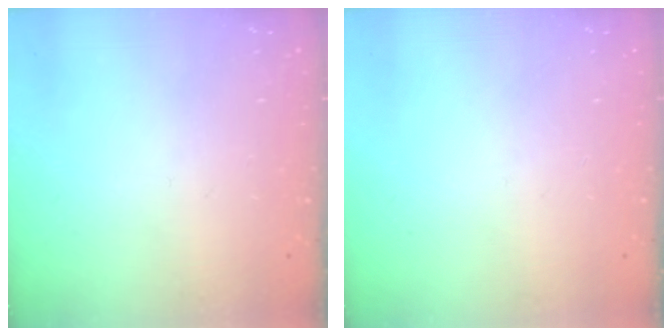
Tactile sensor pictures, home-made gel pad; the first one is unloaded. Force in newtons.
{"total": 0.0}